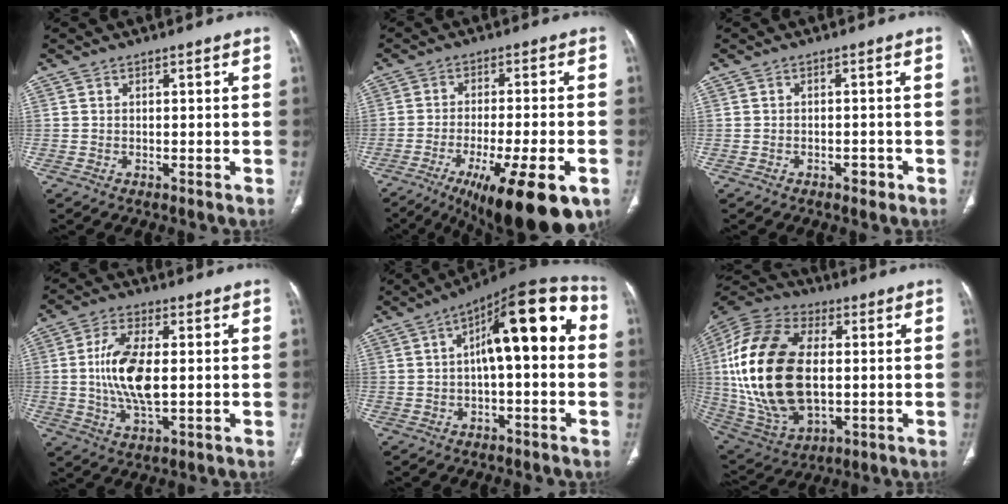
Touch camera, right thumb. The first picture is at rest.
{"total": 18.5, "force": [-9.8, 4.7, 15.0], "torque": [-0.193, 0.013, -0.143]}
{"total": 1.8, "force": [-1.1, 1.1, 1.0], "torque": [-0.012, 0.006, -0.014]}
{"total": 11.8, "force": [0.2, 5.3, 10.6], "torque": [-0.213, -0.004, 0.005]}
{"total": 16.7, "force": [1.9, 6.2, 15.4], "torque": [-0.201, 0.047, 0.018]}
{"total": 27.2, "force": [1.1, 16.0, 22.0], "torque": [-0.456, -0.006, 0.028]}